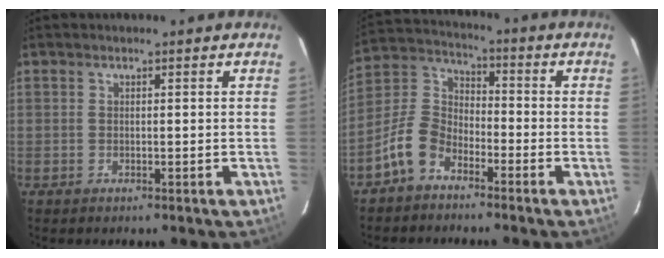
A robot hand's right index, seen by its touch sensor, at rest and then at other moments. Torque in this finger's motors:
{"motor_torque": [0.46, -0.45, -0.20, -0.15]}